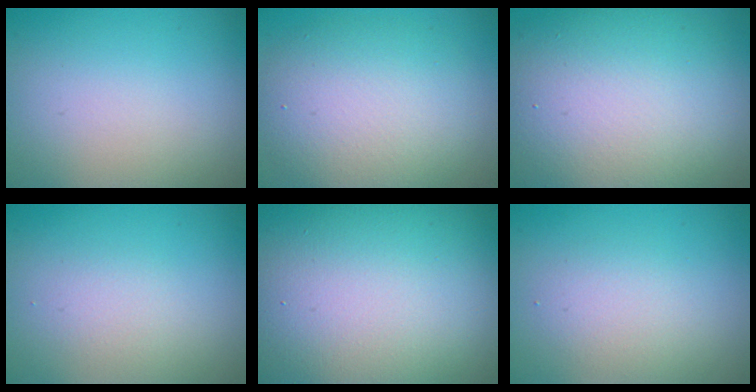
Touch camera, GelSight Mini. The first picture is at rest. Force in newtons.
{"total": 6.8, "press": 6.8, "slide": 0.4}
{"total": 12.9, "press": 12.9, "slide": 1.0}
{"total": 1.3, "press": 1.3, "slide": 0.1}
{"total": 21.6, "press": 21.6, "slide": 0.7}
{"total": 2.2, "press": 2.1, "slide": 0.2}